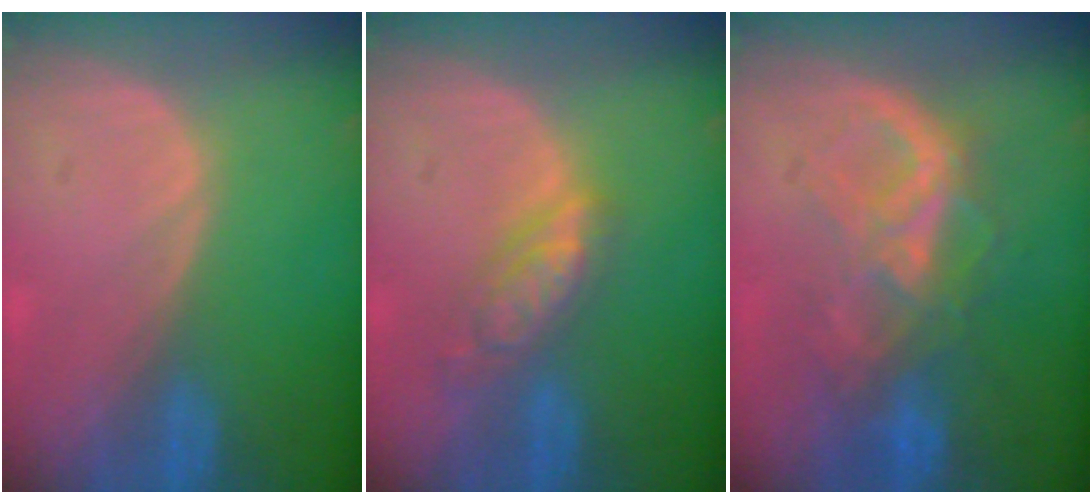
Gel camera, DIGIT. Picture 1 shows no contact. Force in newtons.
{"total": 5.5, "press": 5.0, "slide": 2.4}
{"total": 7.9, "press": 7.6, "slide": 2.3}